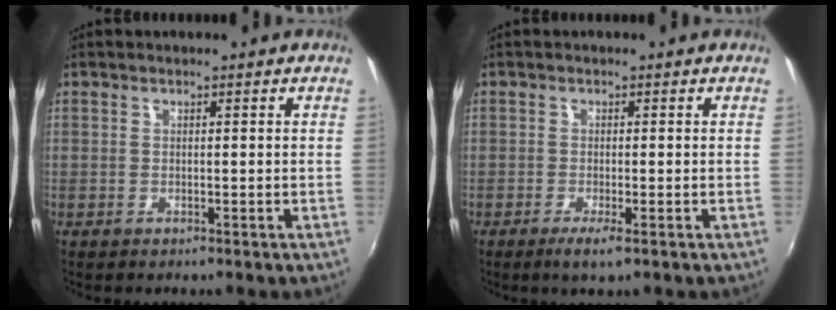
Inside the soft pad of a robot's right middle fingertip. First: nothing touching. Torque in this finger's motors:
{"motor_torque": [-0.46, -0.59, -0.01, -0.01]}